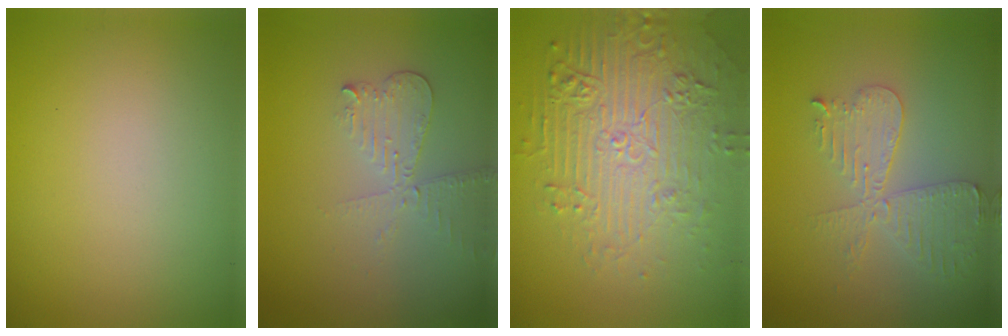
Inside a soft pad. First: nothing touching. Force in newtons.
{"total": 2.8, "press": 2.6, "slide": 0.9}
{"total": 6.9, "press": 5.3, "slide": 4.4}
{"total": 4.2, "press": 3.6, "slide": 2.0}